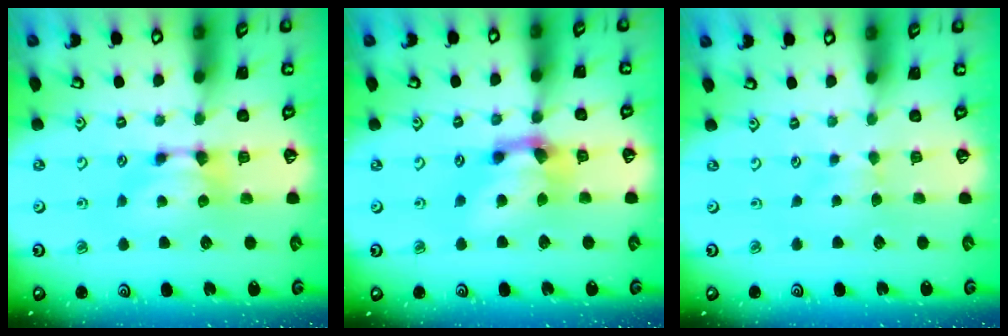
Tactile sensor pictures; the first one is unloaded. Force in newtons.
{"total": 3.8, "press": 3.1, "slide": 2.1}
{"total": 1.6, "press": 1.6, "slide": 0.3}